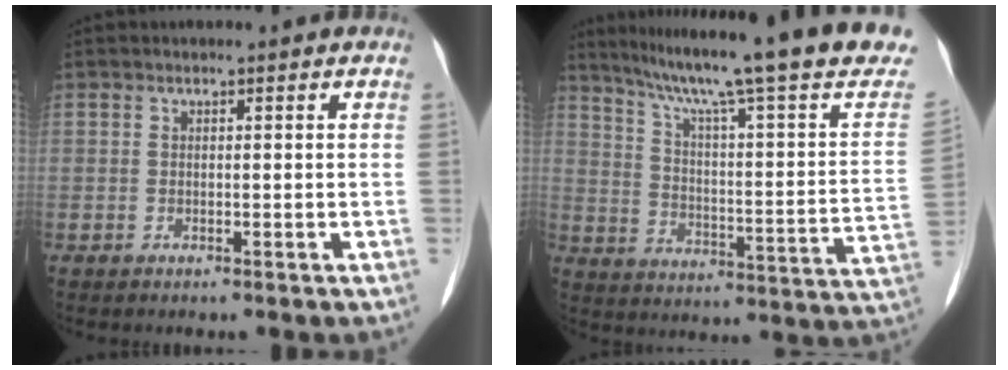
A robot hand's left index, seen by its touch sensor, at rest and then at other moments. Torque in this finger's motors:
{"motor_torque": [0.01, -0.46, 0.03, 0.07]}